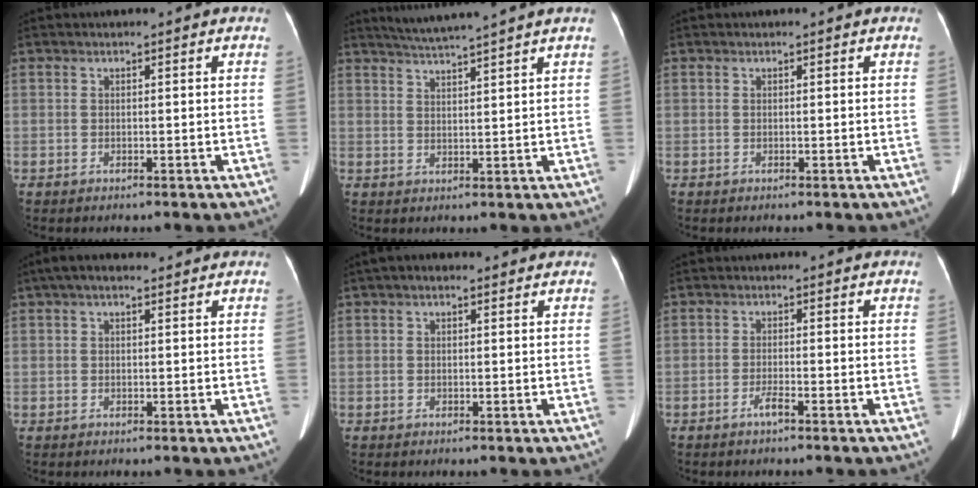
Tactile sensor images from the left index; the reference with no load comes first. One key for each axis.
{"total": 6.7, "fx": 5.9, "fy": -1.8, "fz": 2.7, "tx": -0.047, "ty": 0.011, "tz": 0.095}
{"total": 0.0}
{"total": 4.2, "fx": 2.8, "fy": 1.6, "fz": 2.6, "tx": -0.053, "ty": 0.036, "tz": 0.046}
{"total": 2.3, "fx": 1.4, "fy": 1.2, "fz": 1.4, "tx": -0.030, "ty": 0.026, "tz": 0.019}
{"total": 1.6, "fx": -1.2, "fy": -0.1, "fz": 1.1, "tx": -0.023, "ty": -0.004, "tz": -0.025}